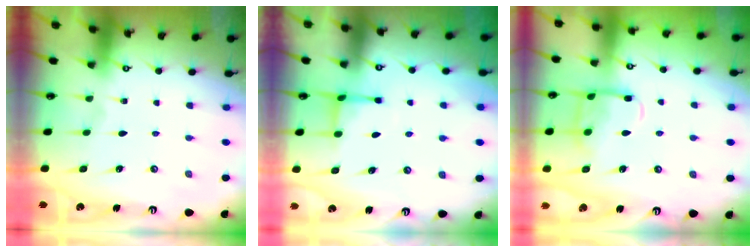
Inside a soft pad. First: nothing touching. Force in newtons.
{"total": 2.8, "press": 2.7, "slide": 0.6}
{"total": 11.2, "press": 11.1, "slide": 1.2}